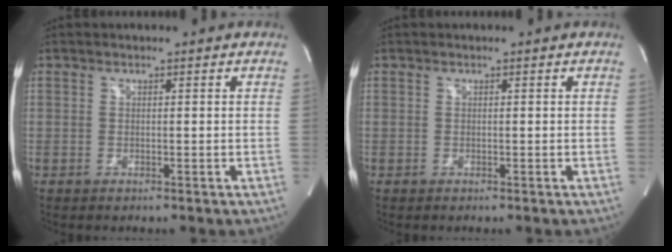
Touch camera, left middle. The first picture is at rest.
{"total": 0.0}